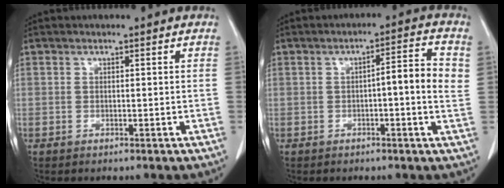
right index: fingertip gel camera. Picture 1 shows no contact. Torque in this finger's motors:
{"motor_torque": [0.23, 0.06, 0.14, 0.03]}